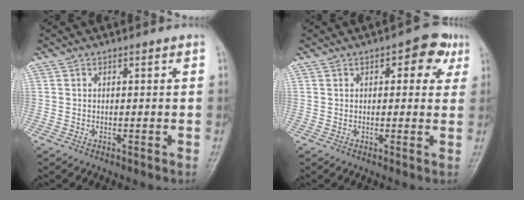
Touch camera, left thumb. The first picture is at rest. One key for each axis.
{"total": 6.2, "fx": 2.6, "fy": 3.3, "fz": 4.6, "tx": -0.023, "ty": -0.001, "tz": 0.021}